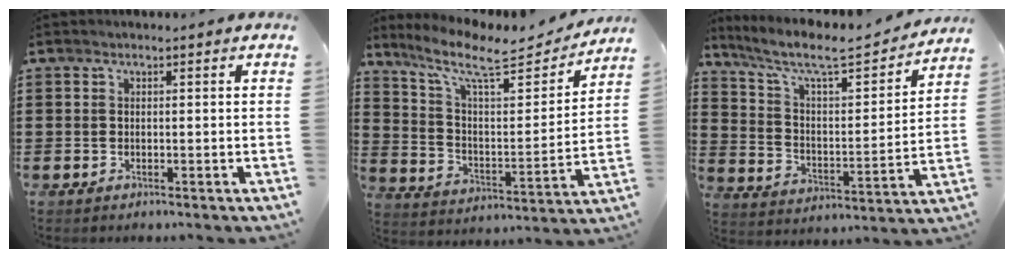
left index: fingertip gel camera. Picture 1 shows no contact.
{"total": 10.4, "force": [8.2, 2.5, 6.0], "torque": [-0.141, -0.045, 0.137]}
{"total": 7.8, "force": [6.5, 1.2, 4.1], "torque": [-0.103, -0.049, 0.103]}